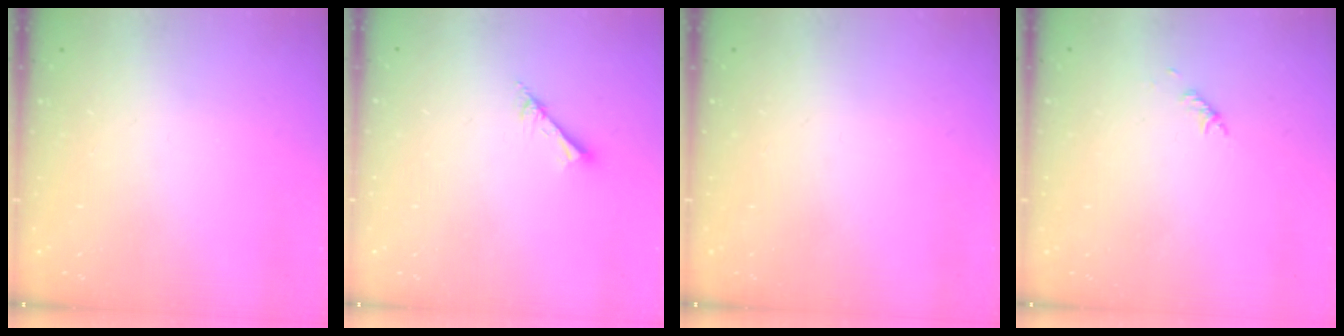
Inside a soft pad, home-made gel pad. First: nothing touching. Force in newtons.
{"total": 2.8, "press": 2.7, "slide": 0.4}
{"total": 0.0}
{"total": 2.8, "press": 2.7, "slide": 0.6}